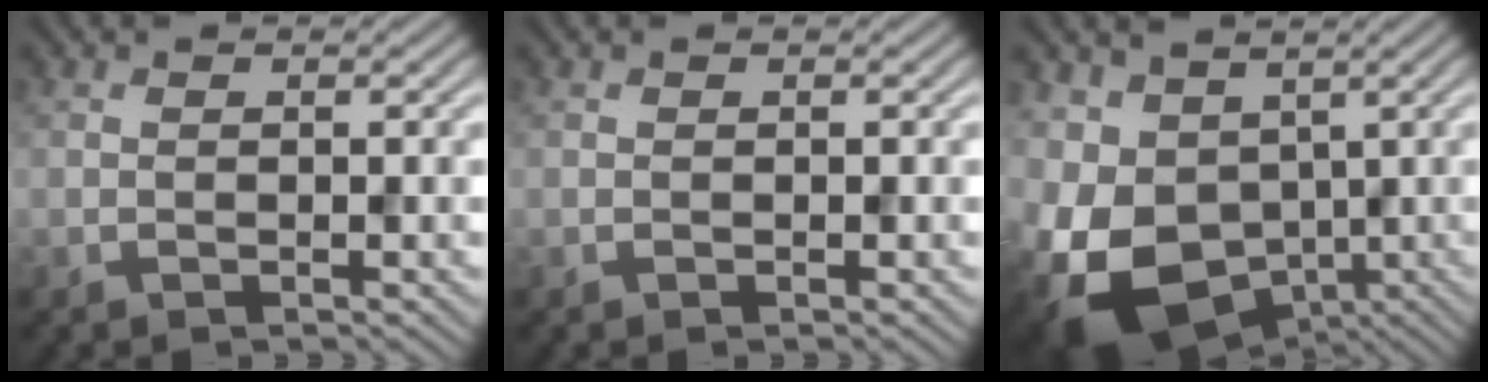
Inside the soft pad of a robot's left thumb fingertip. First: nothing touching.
{"total": 0.0}
{"total": 12.9, "force": [-2.3, 9.3, 8.6], "torque": [-0.215, -0.031, -0.031]}